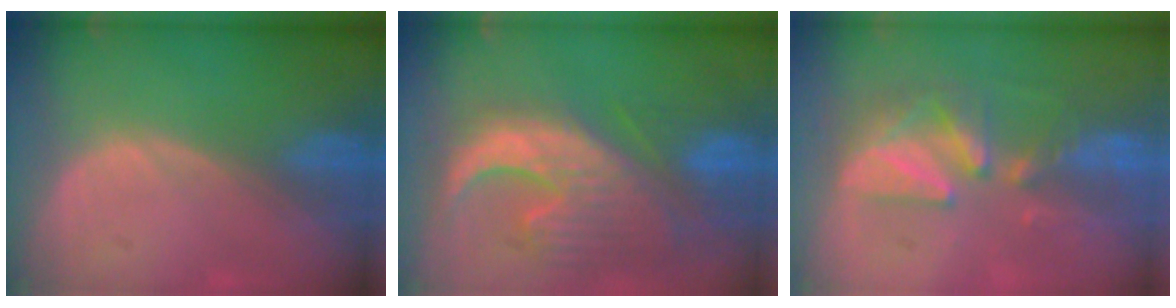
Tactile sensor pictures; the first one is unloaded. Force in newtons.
{"total": 13.3, "press": 11.3, "slide": 7.0}
{"total": 8.1, "press": 7.5, "slide": 3.1}